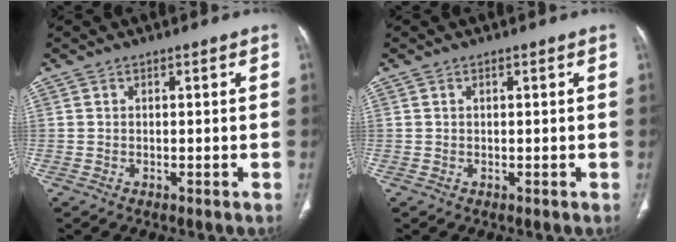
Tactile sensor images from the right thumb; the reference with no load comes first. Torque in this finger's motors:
{"motor_torque": [-0.65, -0.03, -0.47, 0.11, 0.04]}